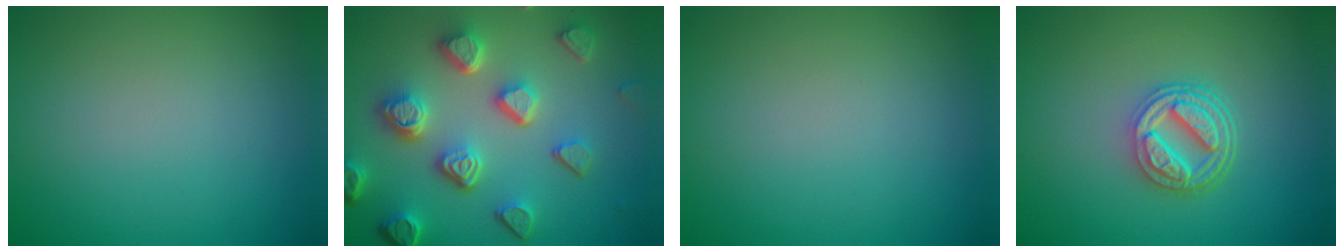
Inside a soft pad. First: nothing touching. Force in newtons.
{"total": 6.8, "press": 5.3, "slide": 4.3}
{"total": 0.0}
{"total": 4.8, "press": 3.7, "slide": 3.1}